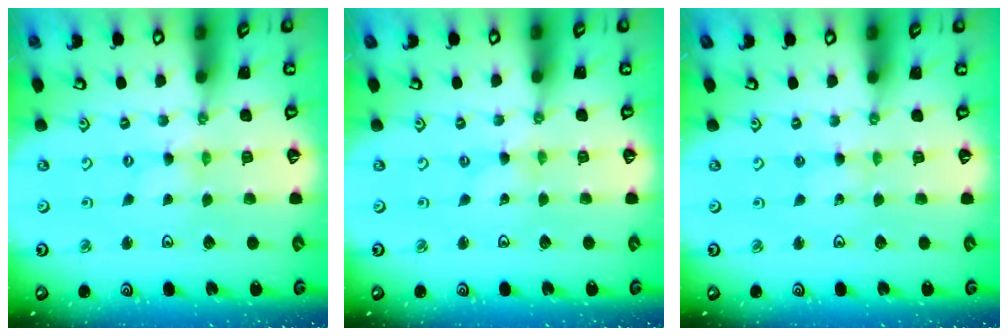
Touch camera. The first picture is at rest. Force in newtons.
{"total": 0.0}
{"total": 2.4, "press": 2.3, "slide": 0.3}